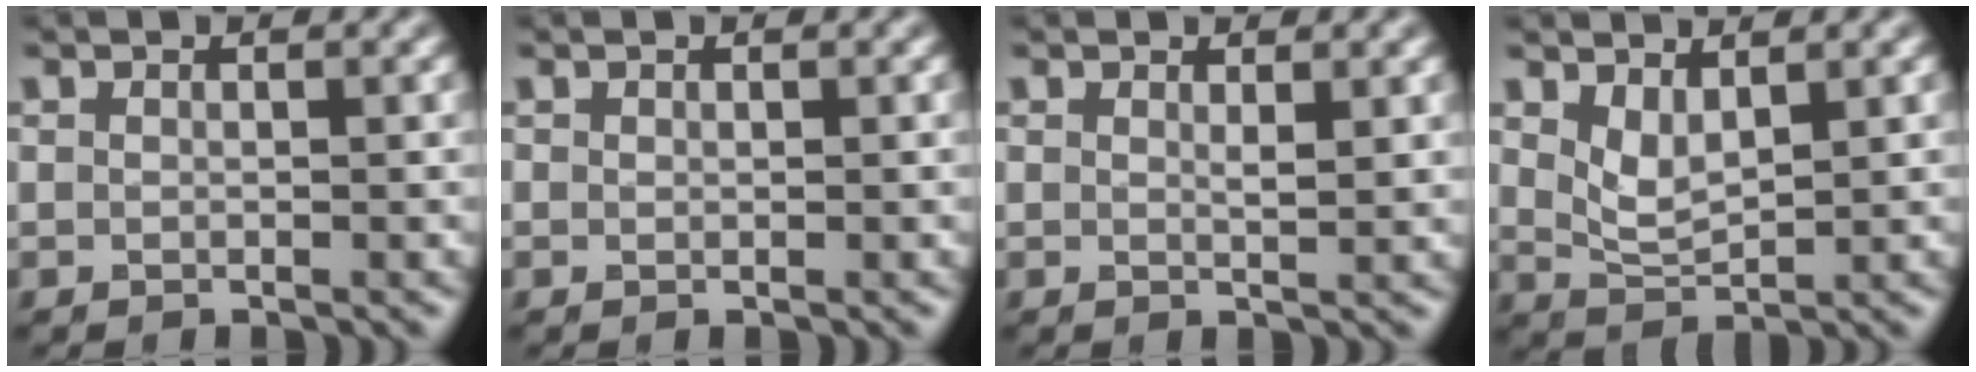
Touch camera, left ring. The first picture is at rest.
{"total": 0.0}
{"total": 1.0, "force": [0.6, 0.1, 0.7], "torque": [-0.011, -0.003, 0.010]}
{"total": 2.5, "force": [1.4, 1.0, 1.8], "torque": [-0.043, -0.009, 0.034]}